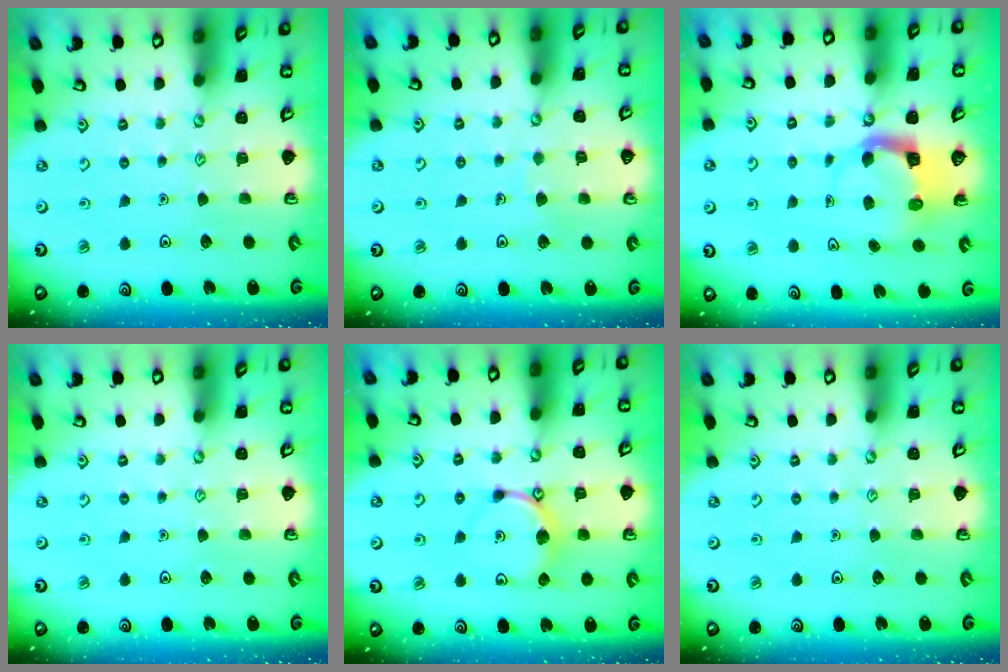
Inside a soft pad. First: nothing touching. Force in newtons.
{"total": 3.4, "press": 3.4, "slide": 0.0}
{"total": 3.9, "press": 3.9, "slide": 0.3}
{"total": 0.0}
{"total": 9.4, "press": 9.4, "slide": 0.6}
{"total": 0.0}